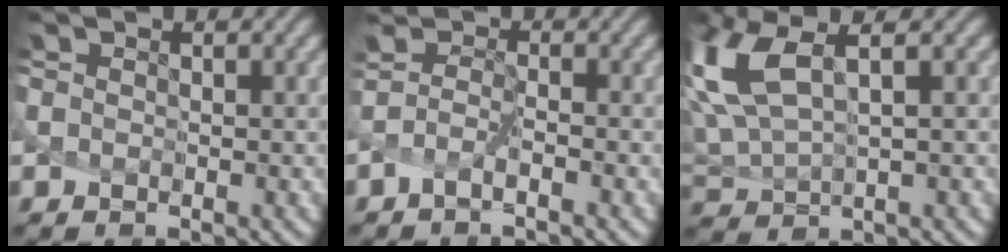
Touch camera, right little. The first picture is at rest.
{"total": 1.3, "force": [-1.1, -0.4, 0.7], "torque": [-0.020, -0.001, -0.022]}
{"total": 5.9, "force": [3.3, 1.6, 4.6], "torque": [-0.147, 0.005, 0.080]}